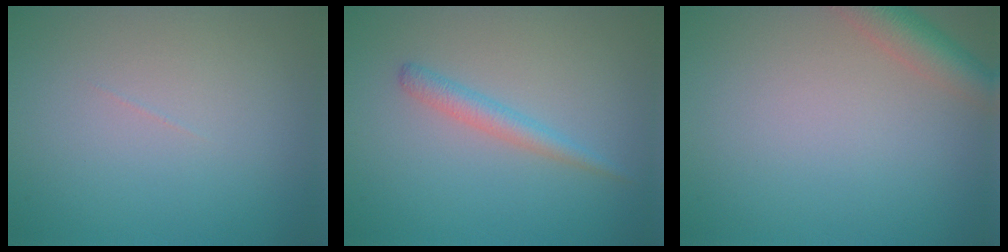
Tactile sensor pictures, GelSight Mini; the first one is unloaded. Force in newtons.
{"total": 1.8, "press": 1.8, "slide": 0.0}
{"total": 3.7, "press": 3.7, "slide": 0.2}